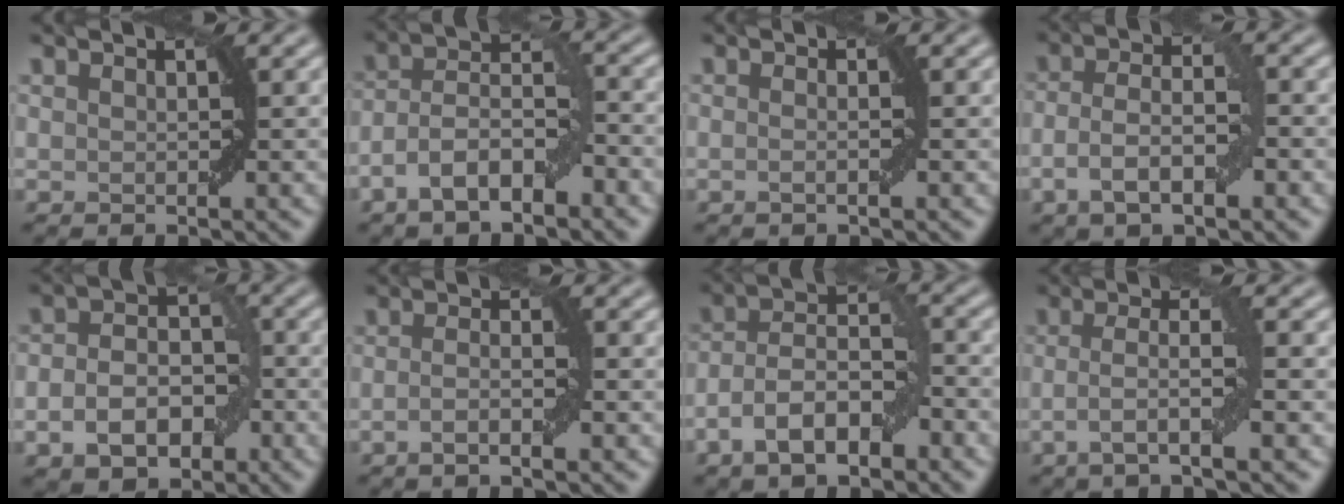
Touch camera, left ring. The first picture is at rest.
{"total": 6.3, "force": [-3.1, 2.6, 4.8], "torque": [-0.080, 0.014, -0.062]}
{"total": 1.4, "force": [-0.1, 0.4, 1.3], "torque": [-0.007, -0.011, -0.015]}
{"total": 5.0, "force": [-1.8, 1.8, 4.3], "torque": [-0.080, 0.006, -0.037]}
{"total": 5.8, "force": [-2.0, 3.9, 3.9], "torque": [-0.063, 0.002, -0.039]}
{"total": 2.3, "force": [-0.8, 0.4, 2.1], "torque": [-0.037, 0.001, -0.017]}
{"total": 7.0, "force": [-3.3, 3.2, 5.3], "torque": [-0.086, 0.014, -0.066]}
{"total": 4.1, "force": [-1.2, 0.5, 3.9], "torque": [-0.067, 0.008, -0.029]}